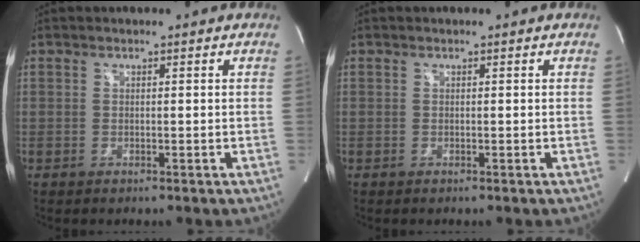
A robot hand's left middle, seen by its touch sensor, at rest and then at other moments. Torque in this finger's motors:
{"motor_torque": [0.00, 0.00, 0.00, 0.00]}